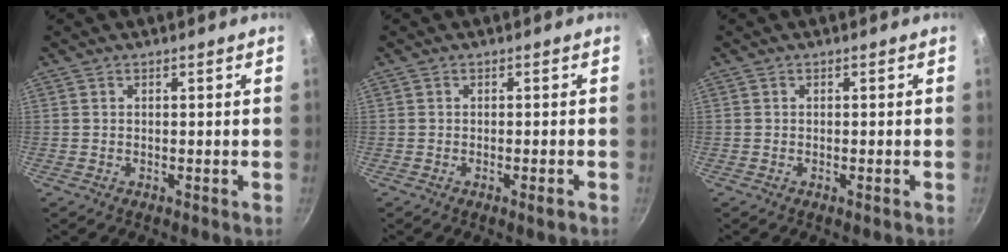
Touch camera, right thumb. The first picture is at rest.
{"total": 1.7, "force": [-1.0, 0.2, 1.4], "torque": [-0.026, 0.005, -0.015]}
{"total": 0.8, "force": [-0.5, 0.0, 0.6], "torque": [-0.012, 0.001, -0.009]}